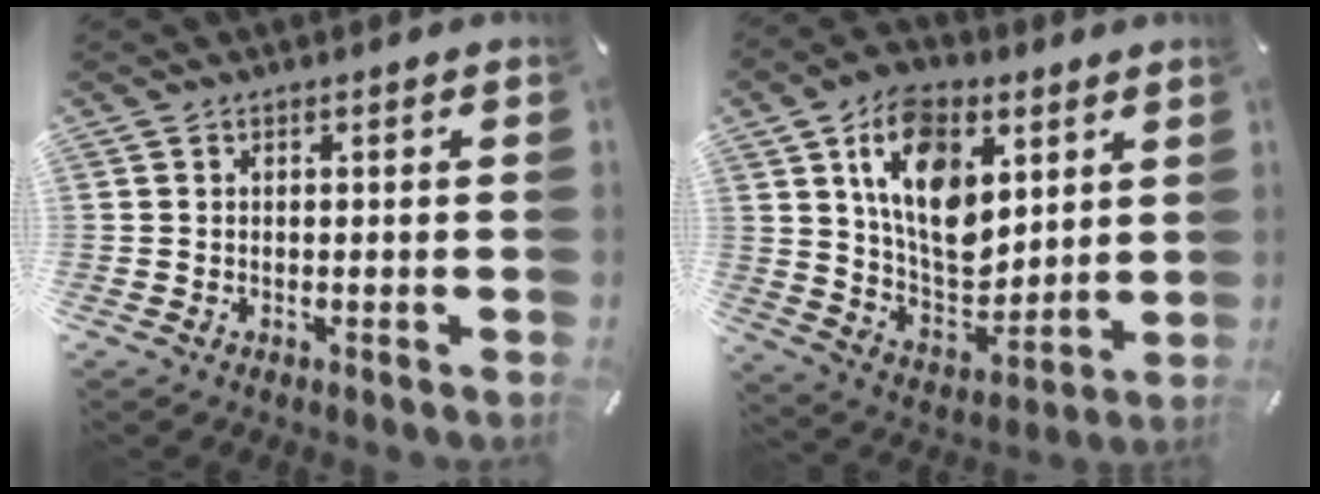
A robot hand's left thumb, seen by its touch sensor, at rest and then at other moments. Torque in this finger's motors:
{"motor_torque": [2.51, 2.50, 1.43, -1.34, 0.55]}